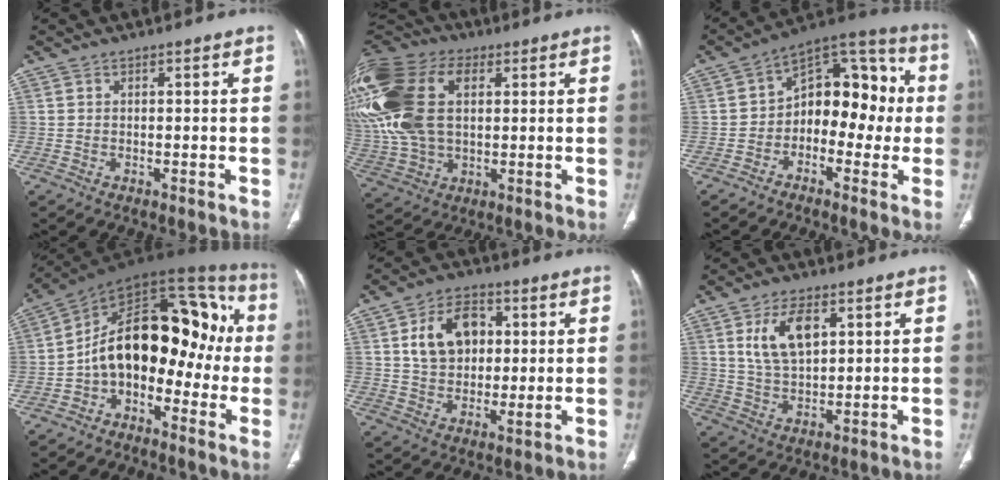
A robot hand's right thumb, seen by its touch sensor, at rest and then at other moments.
{"total": 30.4, "force": [7.7, 19.5, 22.1], "torque": [-0.556, 0.044, 0.155]}
{"total": 14.8, "force": [-0.8, 9.5, 11.3], "torque": [-0.104, 0.053, -0.031]}
{"total": 20.0, "force": [-2.3, 12.1, 15.7], "torque": [-0.188, 0.083, -0.048]}
{"total": 12.3, "force": [3.4, 8.4, 8.4], "torque": [-0.110, -0.005, 0.059]}
{"total": 9.3, "force": [3.4, 4.8, 7.2], "torque": [-0.127, -0.011, 0.071]}